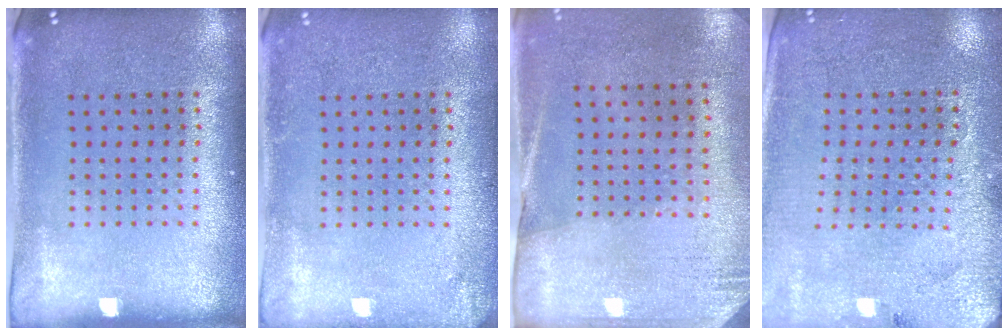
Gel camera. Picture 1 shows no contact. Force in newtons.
{"total": 1.2, "press": 1.2, "slide": 0.0}
{"total": 2.6, "press": 2.3, "slide": 1.4}
{"total": 2.8, "press": 2.8, "slide": 0.5}